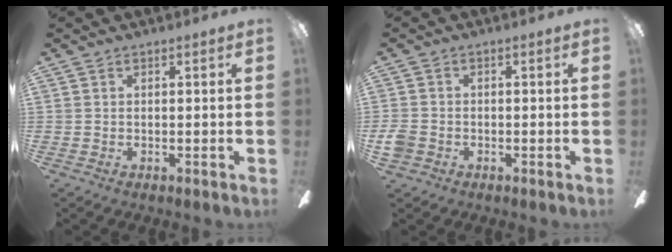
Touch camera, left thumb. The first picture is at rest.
{"total": 3.1, "force": [-1.5, 2.3, 1.3], "torque": [-0.032, 0.003, -0.030]}